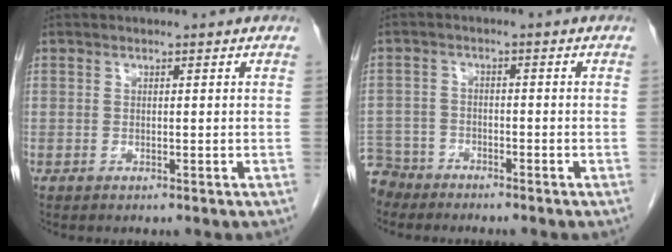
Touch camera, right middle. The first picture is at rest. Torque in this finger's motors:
{"motor_torque": [0.16, -0.17, 0.02, -0.02]}